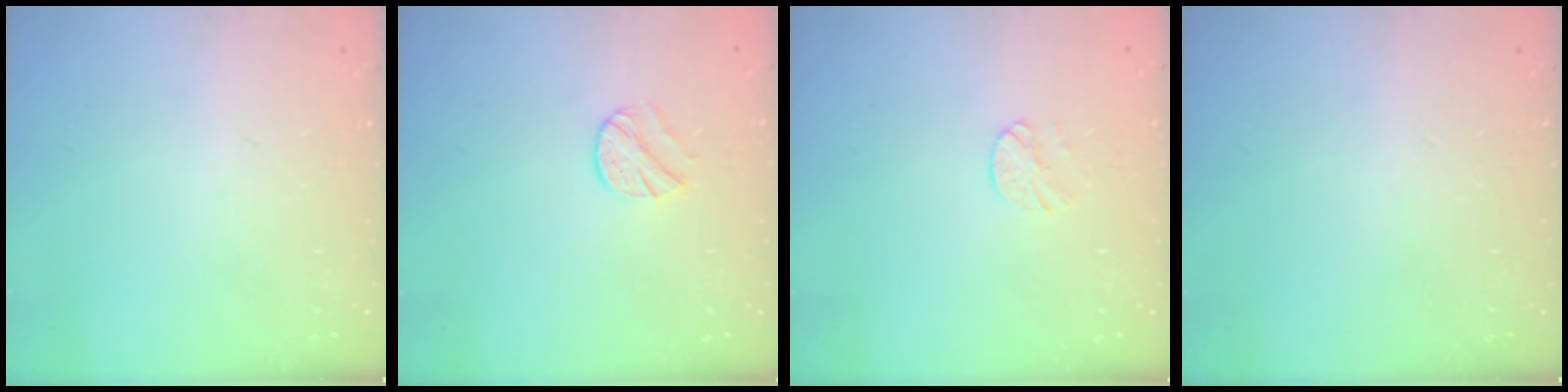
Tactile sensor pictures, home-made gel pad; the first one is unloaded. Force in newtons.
{"total": 7.5, "press": 7.4, "slide": 0.9}
{"total": 5.8, "press": 5.8, "slide": 0.4}
{"total": 0.0}